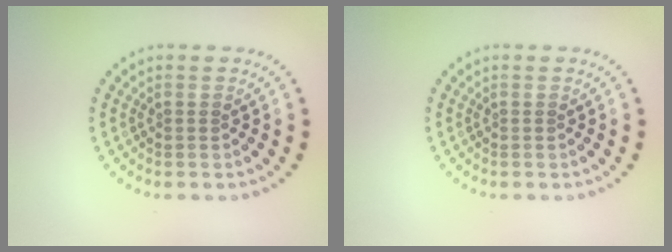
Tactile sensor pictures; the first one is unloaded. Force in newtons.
{"total": 0.0}